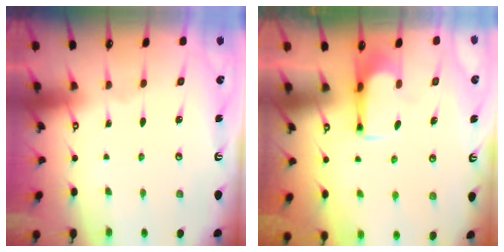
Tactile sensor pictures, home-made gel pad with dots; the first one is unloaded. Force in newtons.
{"total": 2.0, "press": 2.0, "slide": 0.3}